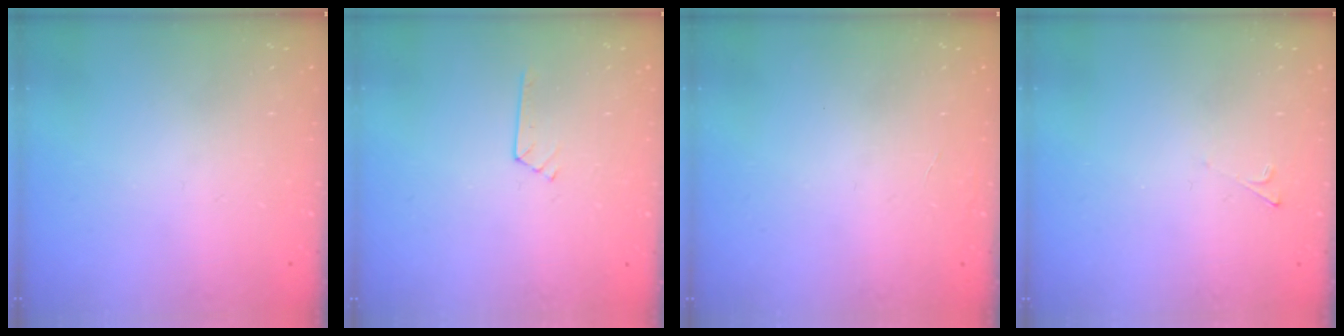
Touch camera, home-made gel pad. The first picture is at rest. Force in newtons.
{"total": 2.8, "press": 2.8, "slide": 0.4}
{"total": 0.0}
{"total": 1.9, "press": 1.9, "slide": 0.4}